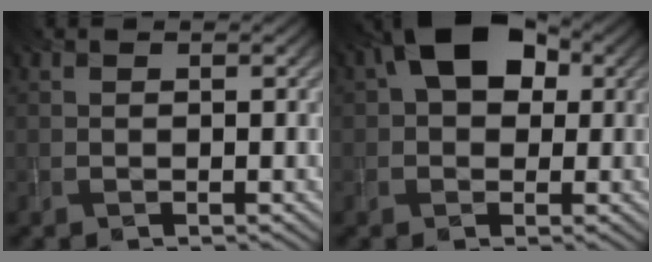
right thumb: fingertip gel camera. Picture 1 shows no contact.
{"total": 8.1, "force": [2.3, 5.4, 5.6], "torque": [-0.103, 0.020, 0.025]}